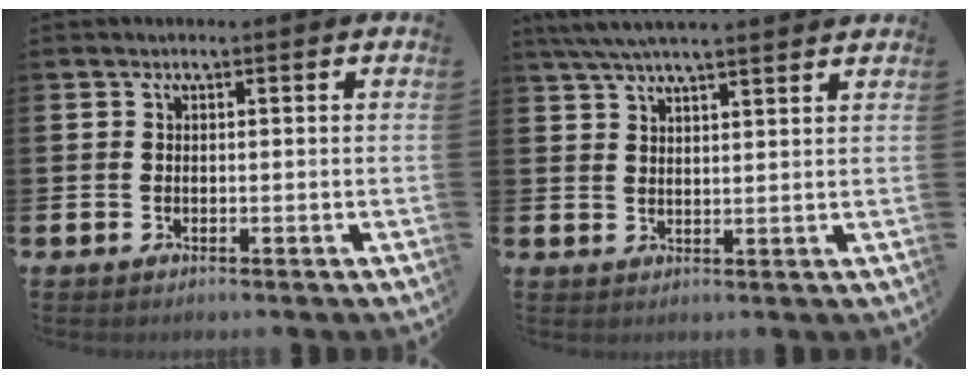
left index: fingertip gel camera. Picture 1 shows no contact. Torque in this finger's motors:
{"motor_torque": [1.04, -1.10, 0.86, 0.21]}